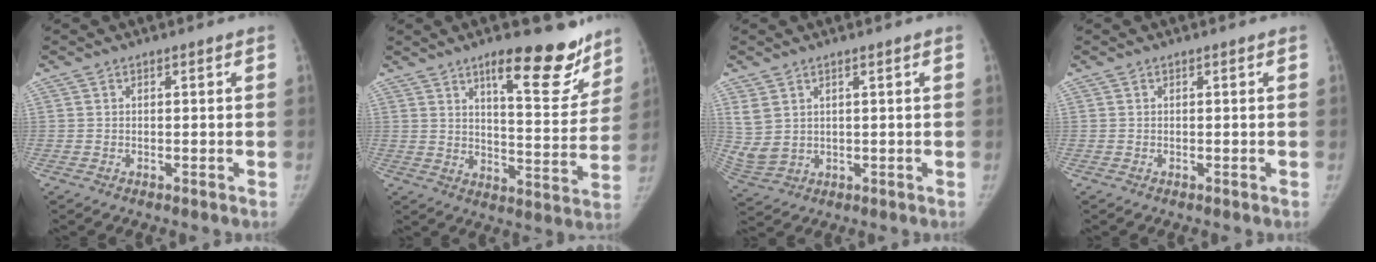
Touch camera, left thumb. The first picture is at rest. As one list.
[{"total": 15.7, "force": [10.8, 4.8, 10.3], "torque": [-0.086, -0.075, 0.157]}, {"total": 5.8, "force": [2.4, 3.8, 3.6], "torque": [-0.077, -0.012, 0.063]}, {"total": 0.0}]